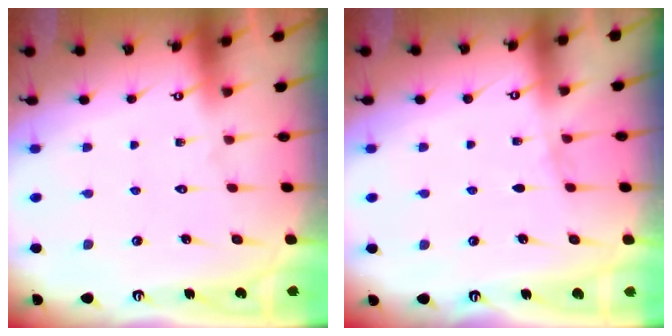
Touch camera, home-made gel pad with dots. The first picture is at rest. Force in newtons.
{"total": 3.6, "press": 3.6, "slide": 0.4}